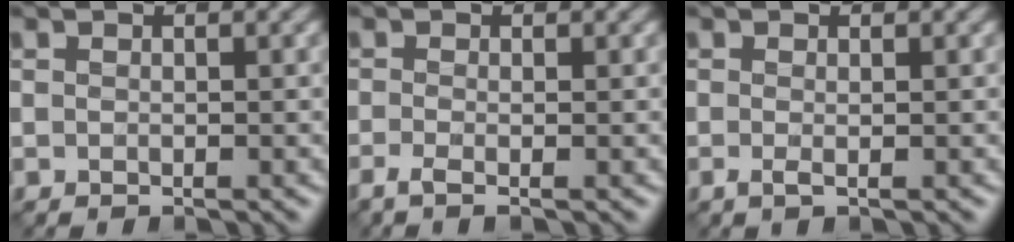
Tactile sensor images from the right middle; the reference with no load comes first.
{"total": 1.5, "force": [-0.8, 0.2, 1.2], "torque": [-0.037, -0.007, -0.023]}
{"total": 0.7, "force": [-0.3, -0.1, 0.7], "torque": [-0.018, -0.004, -0.007]}